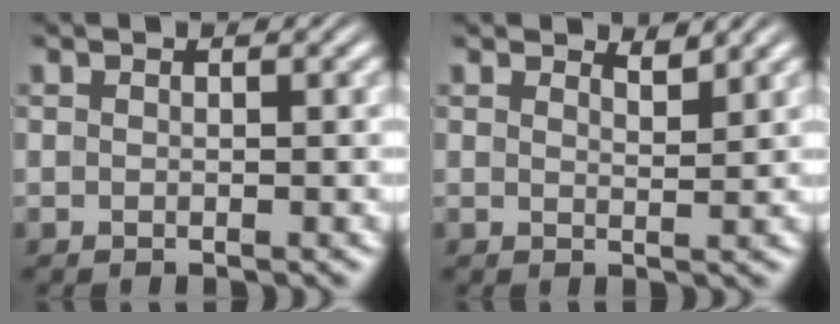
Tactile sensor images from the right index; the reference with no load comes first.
{"total": 1.7, "force": [1.6, -0.4, 0.2], "torque": [0.002, -0.009, 0.029]}